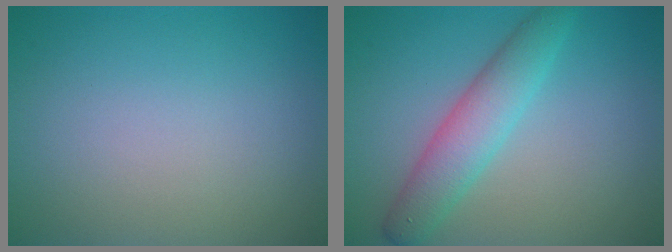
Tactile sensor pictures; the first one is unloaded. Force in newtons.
{"total": 4.1, "press": 4.1, "slide": 0.1}